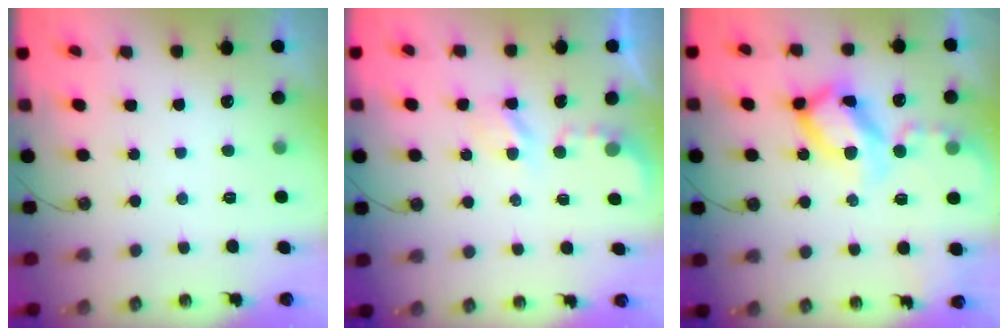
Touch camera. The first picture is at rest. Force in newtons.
{"total": 2.9, "press": 2.9, "slide": 0.4}
{"total": 18.1, "press": 18.0, "slide": 2.4}